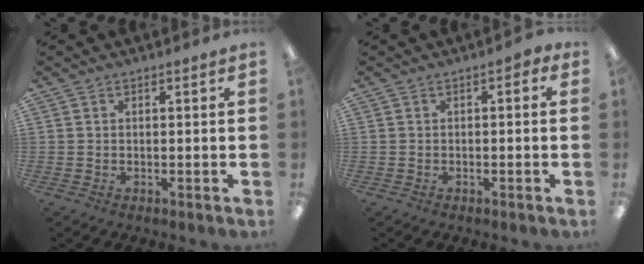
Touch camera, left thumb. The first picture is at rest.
{"total": 1.1, "force": [-0.6, 0.7, 0.5], "torque": [-0.011, 0.003, -0.013]}